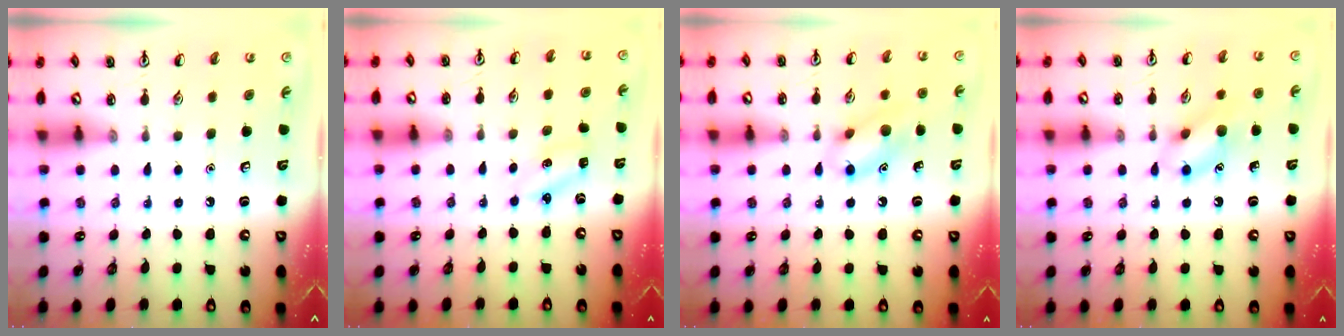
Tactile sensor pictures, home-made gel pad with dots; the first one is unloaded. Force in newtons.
{"total": 2.6, "press": 2.4, "slide": 0.8}
{"total": 11.3, "press": 11.2, "slide": 1.9}
{"total": 10.7, "press": 10.7, "slide": 1.0}